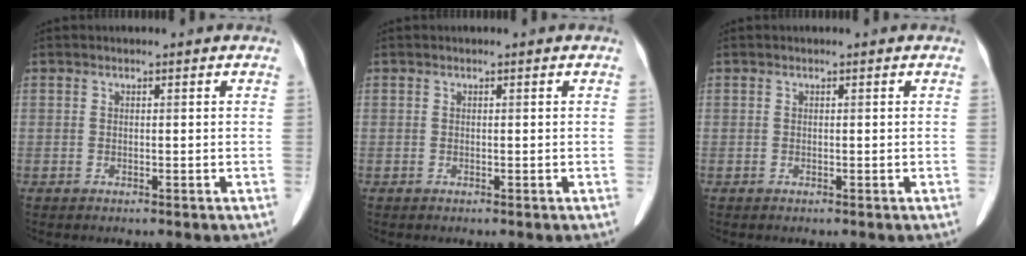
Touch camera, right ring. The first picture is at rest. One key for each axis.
{"total": 0.0}
{"total": 0.0}